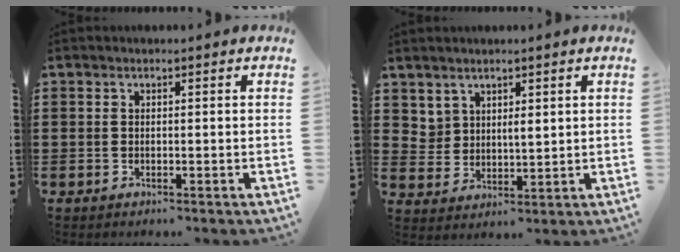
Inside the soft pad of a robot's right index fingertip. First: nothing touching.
{"total": 3.6, "force": [3.0, 1.9, 0.8], "torque": [-0.027, 0.000, 0.058]}